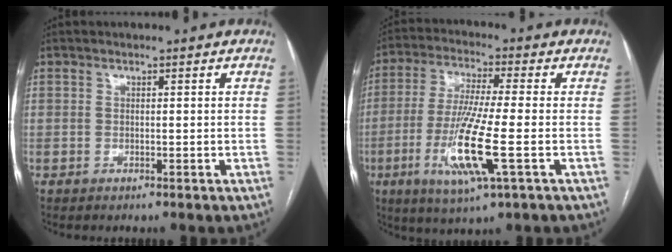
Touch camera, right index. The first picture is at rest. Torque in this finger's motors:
{"motor_torque": [2.13, -0.01, 1.06, 0.21]}